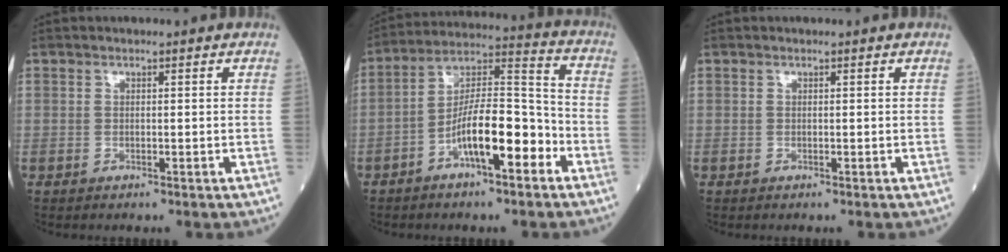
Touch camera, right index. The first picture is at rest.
{"total": 12.4, "force": [-5.4, 3.0, 10.7], "torque": [-0.191, 0.021, -0.096]}
{"total": 0.0}